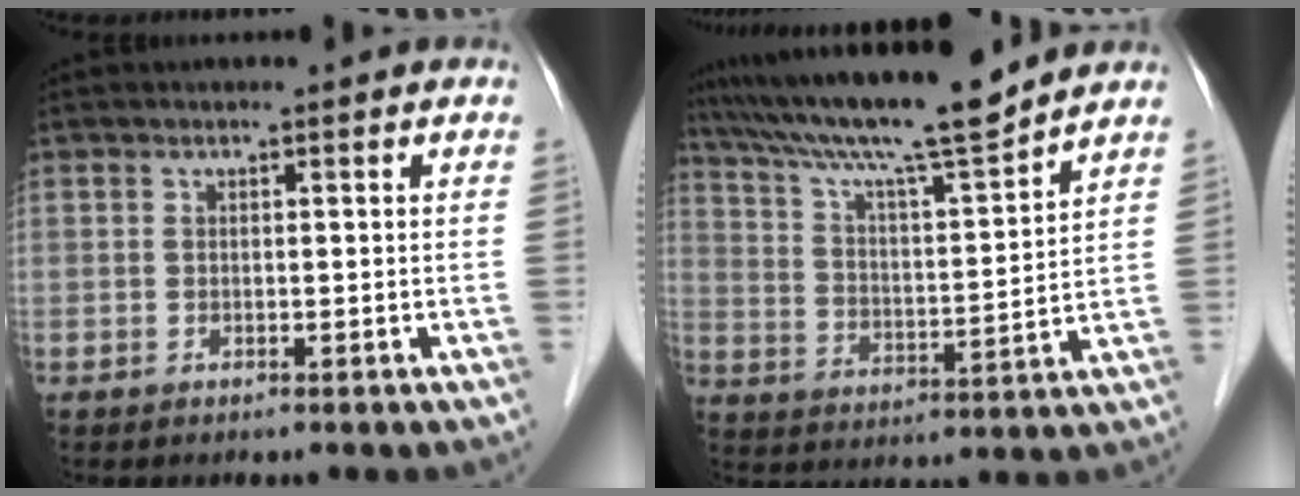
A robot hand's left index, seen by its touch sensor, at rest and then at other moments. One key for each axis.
{"total": 15.6, "fx": 13.6, "fy": -0.3, "fz": 7.7, "tx": -0.137, "ty": 0.003, "tz": 0.227}